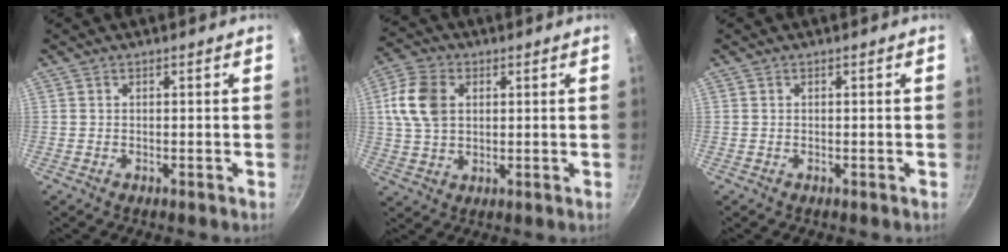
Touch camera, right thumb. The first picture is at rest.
{"total": 9.9, "force": [2.2, 7.0, 6.7], "torque": [-0.117, 0.006, 0.036]}
{"total": 0.0}